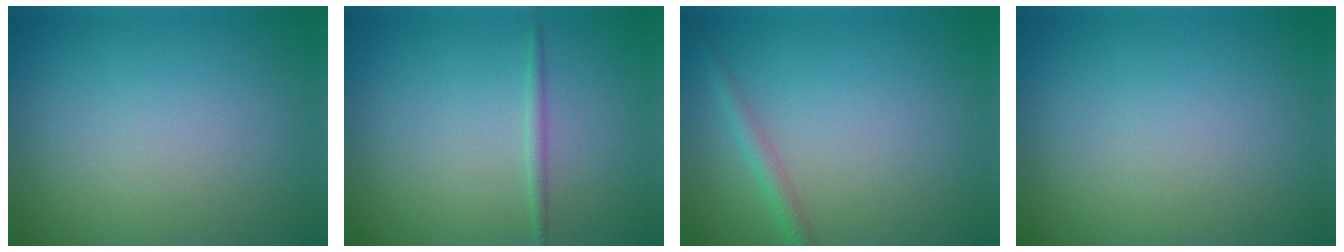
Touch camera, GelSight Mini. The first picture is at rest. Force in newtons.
{"total": 0.9, "press": 0.9, "slide": 0.1}
{"total": 1.5, "press": 1.5, "slide": 0.0}
{"total": 0.0}